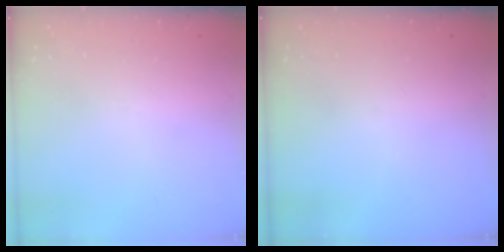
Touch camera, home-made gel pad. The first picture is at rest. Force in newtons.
{"total": 0.0}